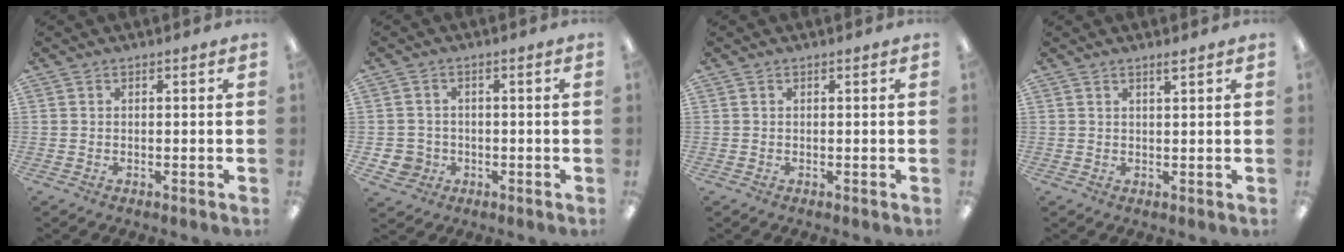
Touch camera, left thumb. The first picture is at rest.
{"total": 4.2, "force": [-1.0, 4.0, 0.6], "torque": [-0.020, 0.008, -0.017]}
{"total": 0.0}
{"total": 1.7, "force": [1.4, 0.0, 1.0], "torque": [-0.014, -0.005, 0.023]}